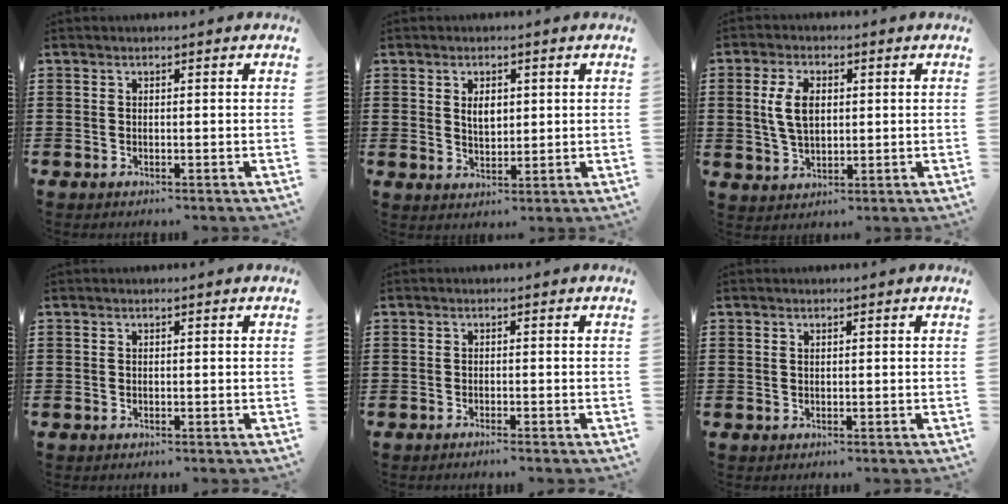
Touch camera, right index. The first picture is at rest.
{"total": 3.0, "force": [0.9, 1.7, 2.3], "torque": [-0.042, 0.002, 0.015]}
{"total": 6.2, "force": [1.0, 3.5, 5.0], "torque": [-0.120, 0.010, 0.012]}
{"total": 0.0}
{"total": 0.8, "force": [-0.7, -0.2, 0.3], "torque": [-0.006, -0.003, -0.013]}
{"total": 0.5, "force": [0.4, 0.2, 0.3], "torque": [-0.006, 0.001, 0.008]}